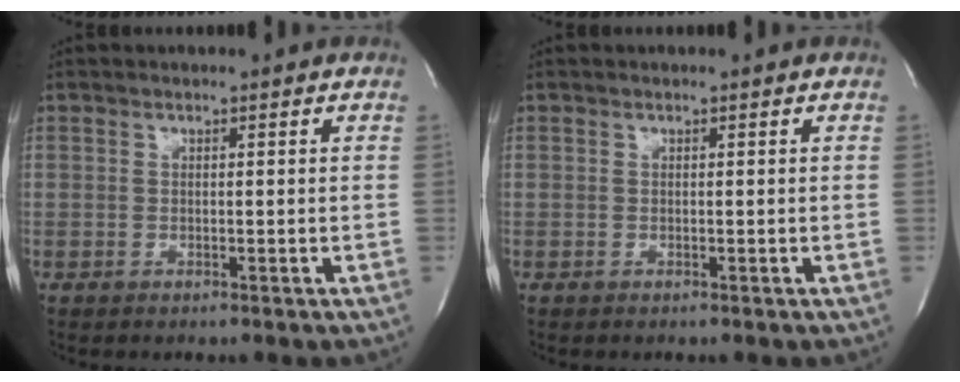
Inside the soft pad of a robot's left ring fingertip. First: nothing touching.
{"total": 0.0}